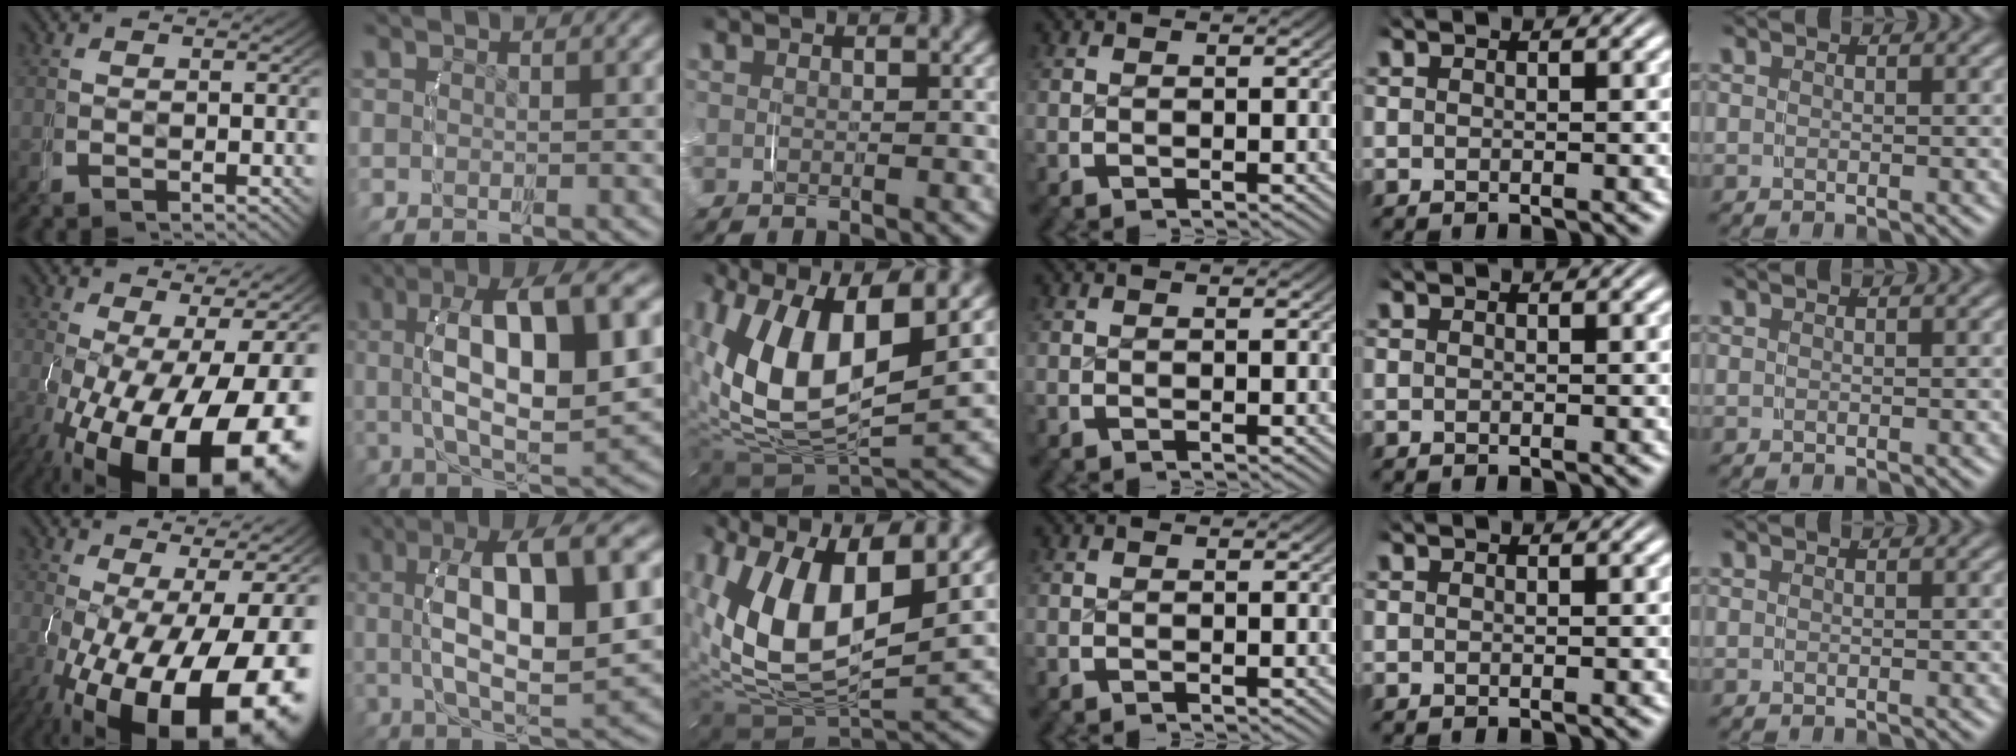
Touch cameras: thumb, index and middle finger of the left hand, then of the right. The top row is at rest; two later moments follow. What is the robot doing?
{"motion": "grasp_and_lifting", "object": "water bottle"}